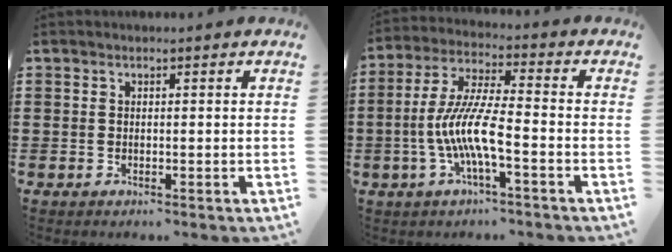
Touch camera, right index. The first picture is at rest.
{"total": 9.2, "force": [-2.9, 1.4, 8.6], "torque": [-0.197, -0.017, -0.063]}